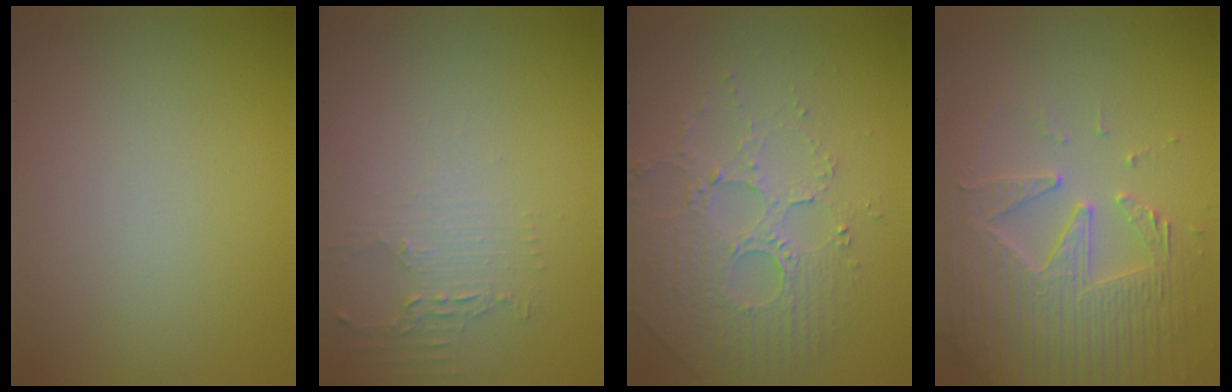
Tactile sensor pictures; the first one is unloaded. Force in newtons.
{"total": 1.9, "press": 1.3, "slide": 1.4}
{"total": 5.0, "press": 3.4, "slide": 3.7}
{"total": 4.7, "press": 4.5, "slide": 1.2}